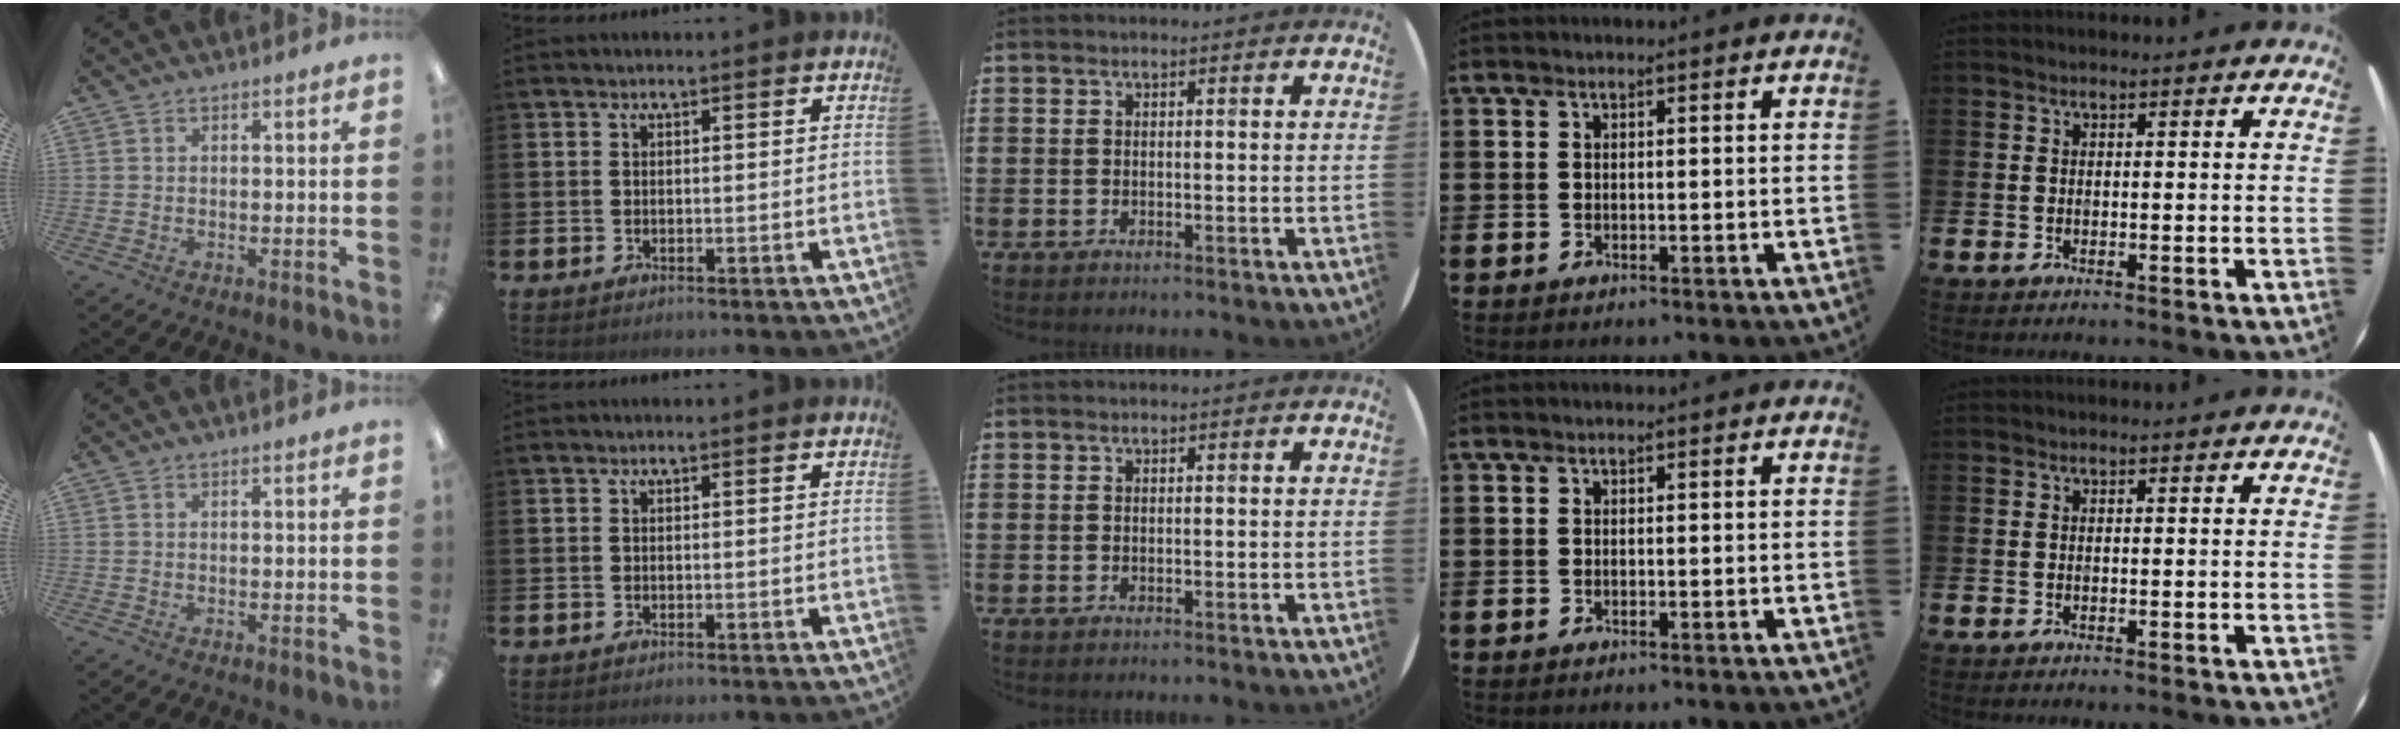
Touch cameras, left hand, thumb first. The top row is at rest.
{}